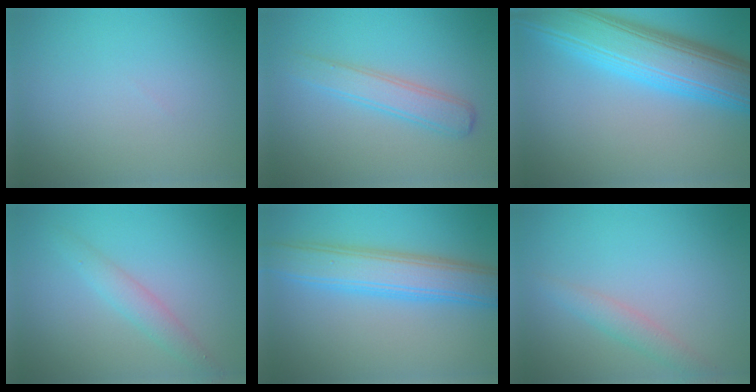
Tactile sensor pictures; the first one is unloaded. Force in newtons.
{"total": 2.9, "press": 2.9, "slide": 0.0}
{"total": 9.6, "press": 9.6, "slide": 0.3}
{"total": 2.2, "press": 2.2, "slide": 0.0}
{"total": 6.1, "press": 6.1, "slide": 0.1}
{"total": 2.0, "press": 2.0, "slide": 0.0}